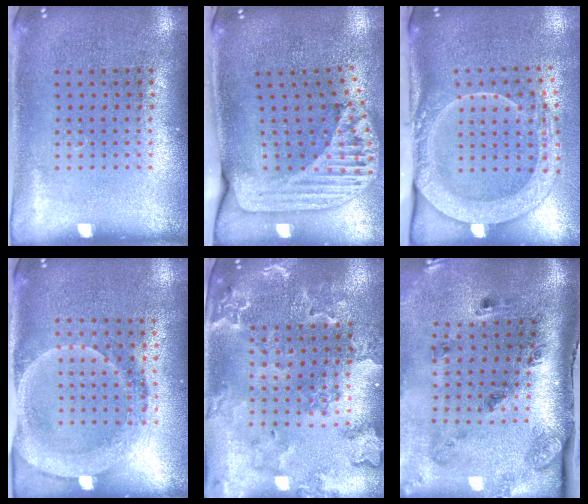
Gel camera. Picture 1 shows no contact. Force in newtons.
{"total": 2.4, "press": 1.7, "slide": 1.7}
{"total": 2.7, "press": 2.1, "slide": 1.7}
{"total": 1.8, "press": 1.6, "slide": 0.8}
{"total": 1.7, "press": 1.7, "slide": 0.3}
{"total": 2.8, "press": 1.7, "slide": 2.2}